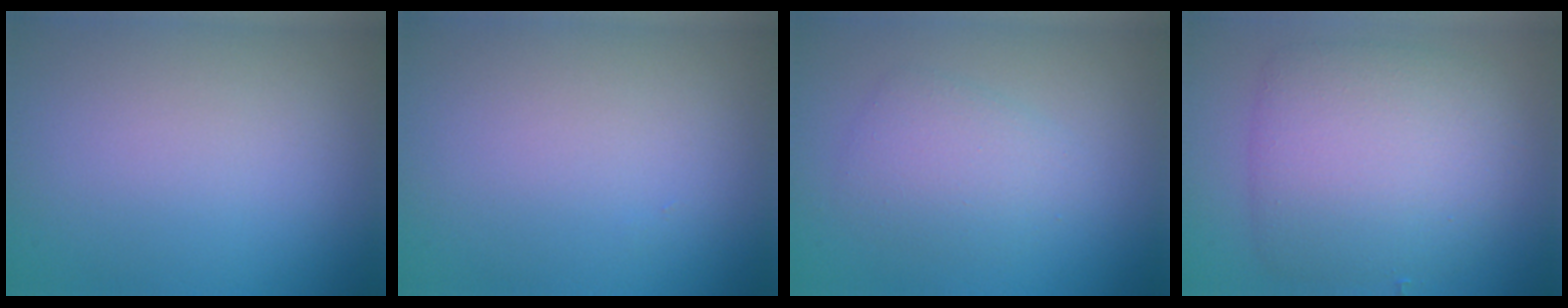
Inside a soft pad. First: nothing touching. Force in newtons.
{"total": 0.0}
{"total": 2.8, "press": 2.8, "slide": 0.2}
{"total": 6.7, "press": 6.7, "slide": 0.2}